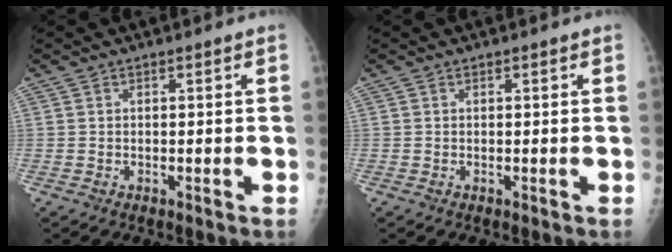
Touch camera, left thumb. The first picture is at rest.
{"total": 0.0}